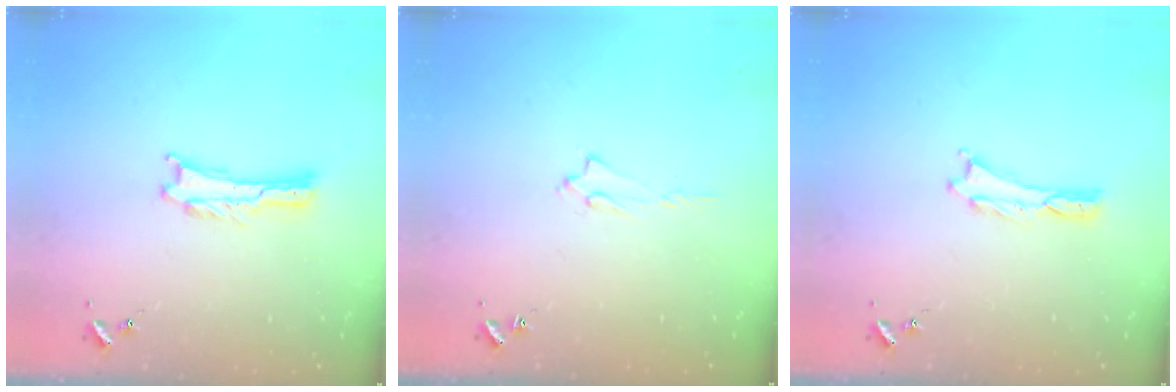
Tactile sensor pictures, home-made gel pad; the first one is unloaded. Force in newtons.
{"total": 1.7, "press": 1.6, "slide": 0.2}
{"total": 0.0}